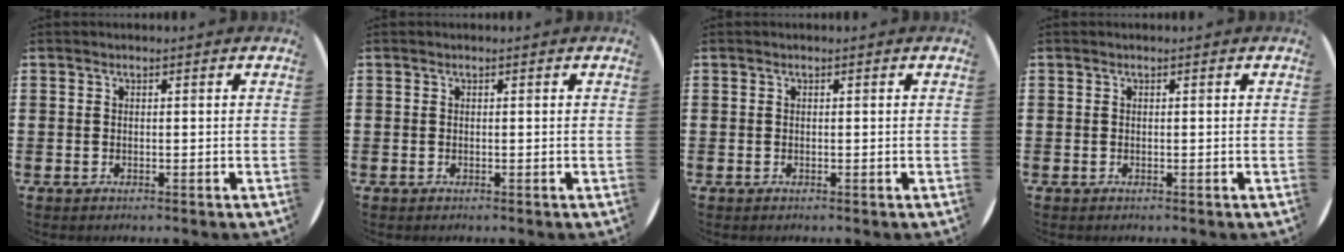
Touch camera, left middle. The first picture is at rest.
{"total": 0.0}
{"total": 0.0}
{"total": 0.0}